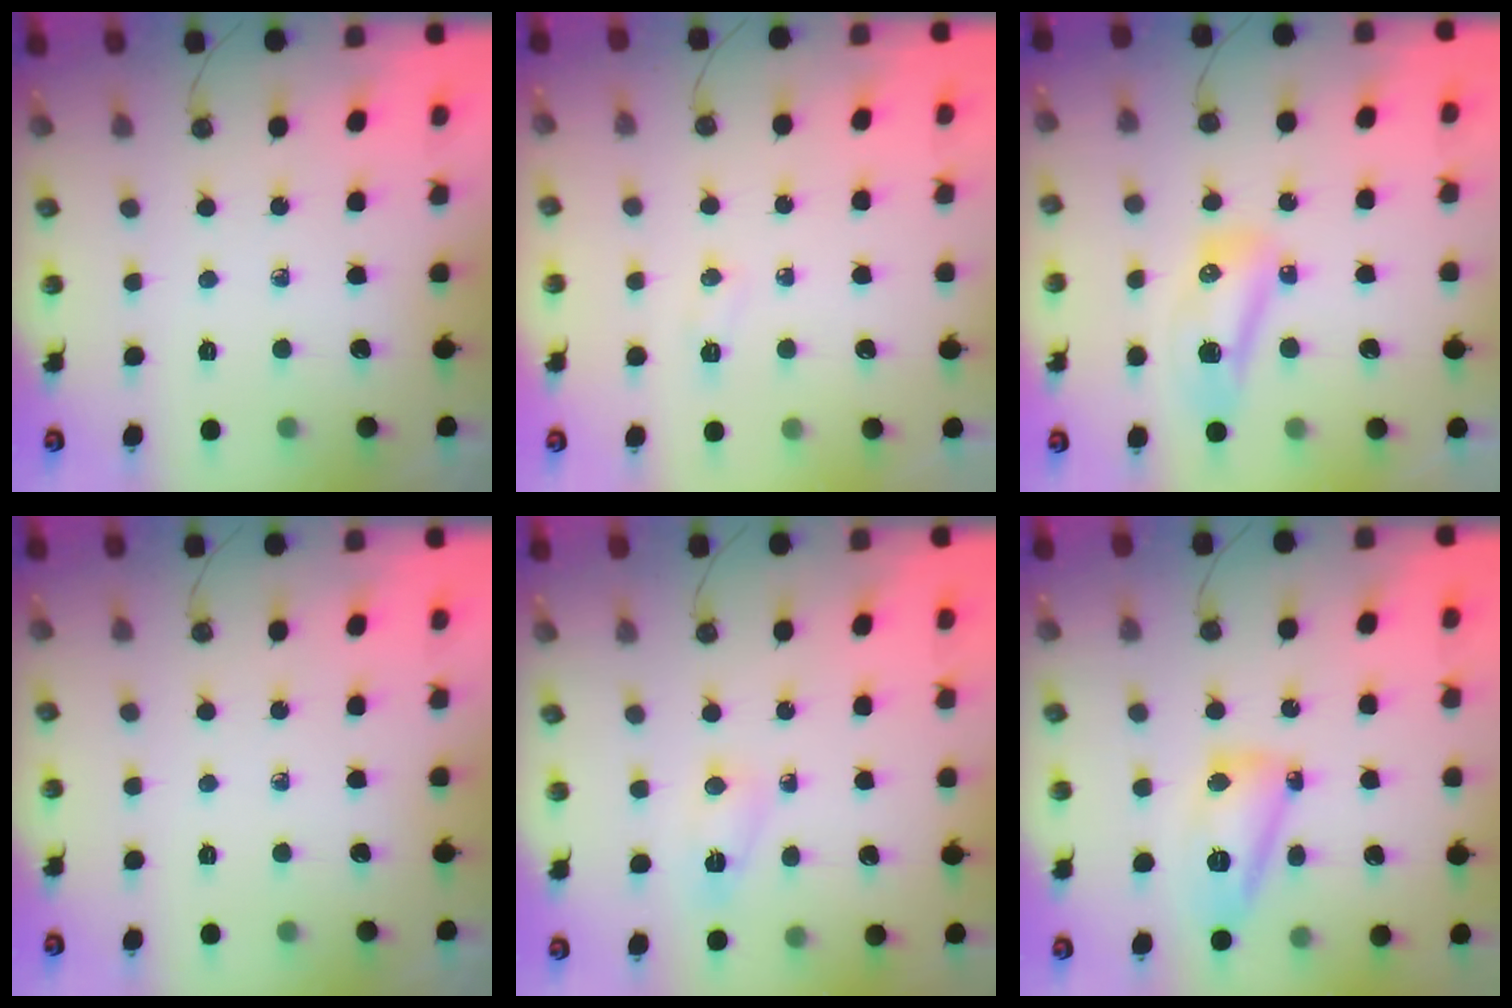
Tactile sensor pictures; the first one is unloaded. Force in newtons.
{"total": 4.1, "press": 4.0, "slide": 1.2}
{"total": 14.9, "press": 10.5, "slide": 10.6}
{"total": 0.0}
{"total": 2.9, "press": 2.8, "slide": 0.6}
{"total": 13.0, "press": 13.0, "slide": 1.2}